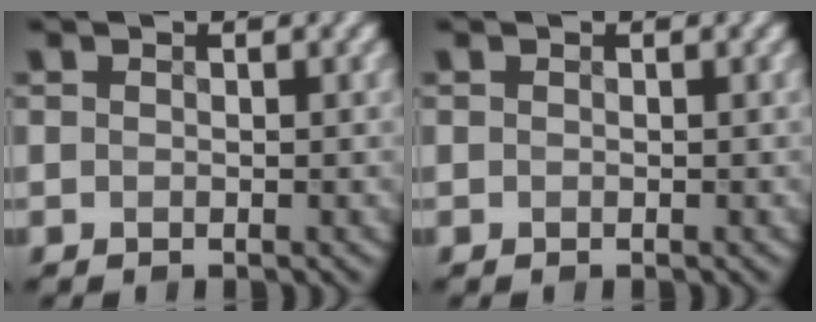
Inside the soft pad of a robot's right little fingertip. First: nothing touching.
{"total": 0.0}